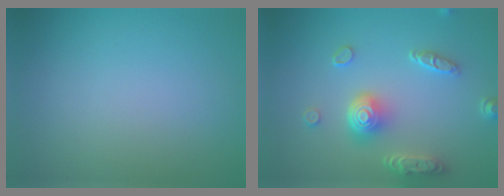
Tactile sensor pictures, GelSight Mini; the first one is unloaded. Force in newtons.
{"total": 5.0, "press": 4.0, "slide": 3.1}